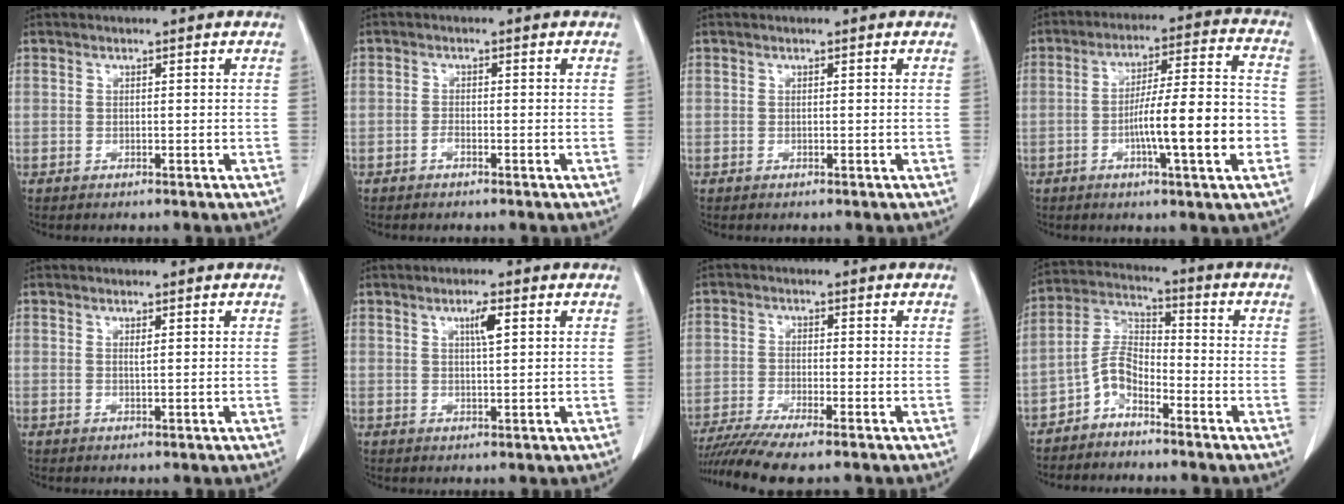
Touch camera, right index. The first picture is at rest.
{"total": 0.9, "force": [-0.7, 0.2, 0.6], "torque": [-0.009, 0.003, -0.013]}
{"total": 0.0}
{"total": 13.9, "force": [-3.7, 0.7, 13.4], "torque": [-0.214, 0.010, -0.058]}
{"total": 0.8, "force": [0.3, 0.0, 0.8], "torque": [-0.017, -0.001, 0.006]}
{"total": 2.9, "force": [1.2, 0.3, 2.6], "torque": [-0.045, 0.000, 0.019]}
{"total": 8.5, "force": [-7.1, -0.3, 4.7], "torque": [-0.072, -0.019, -0.118]}
{"total": 5.6, "force": [-3.7, 2.6, 3.3], "torque": [-0.070, 0.014, -0.080]}